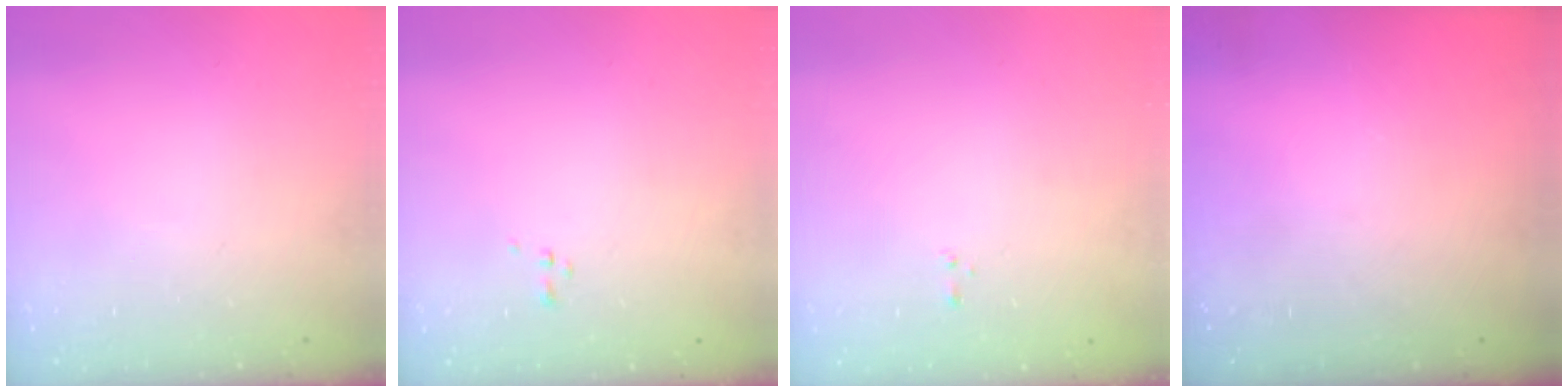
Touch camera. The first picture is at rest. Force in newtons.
{"total": 0.0}
{"total": 0.8, "press": 0.6, "slide": 0.5}
{"total": 0.0}